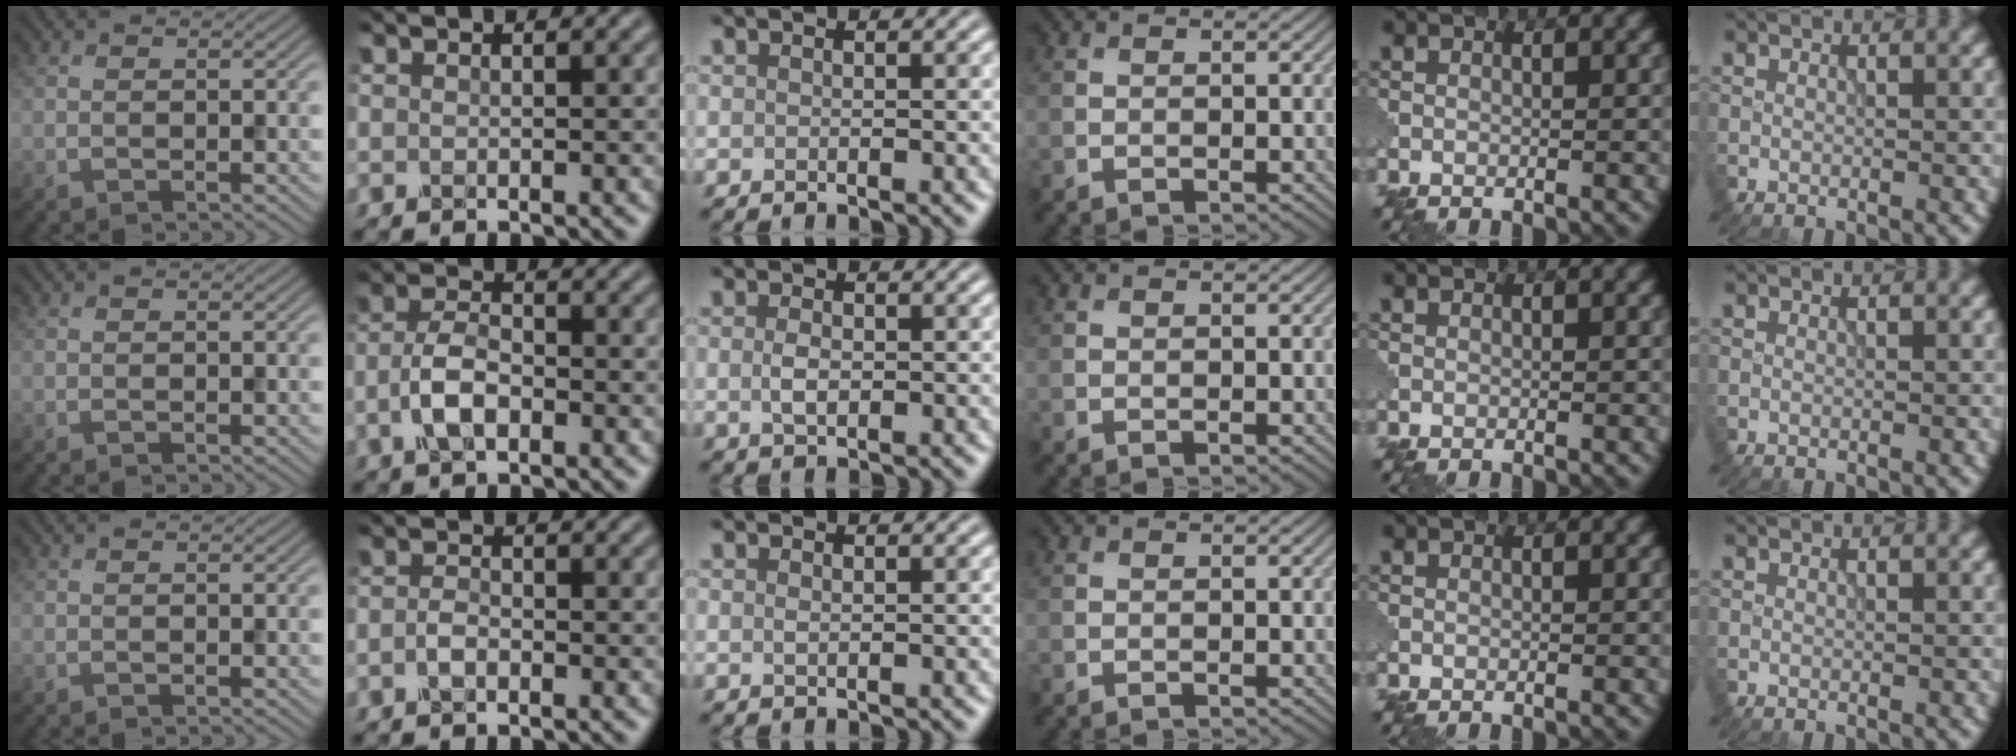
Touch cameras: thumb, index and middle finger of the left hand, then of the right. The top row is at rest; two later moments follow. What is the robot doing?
{"motion": "close", "object": "eyeshadow palette"}